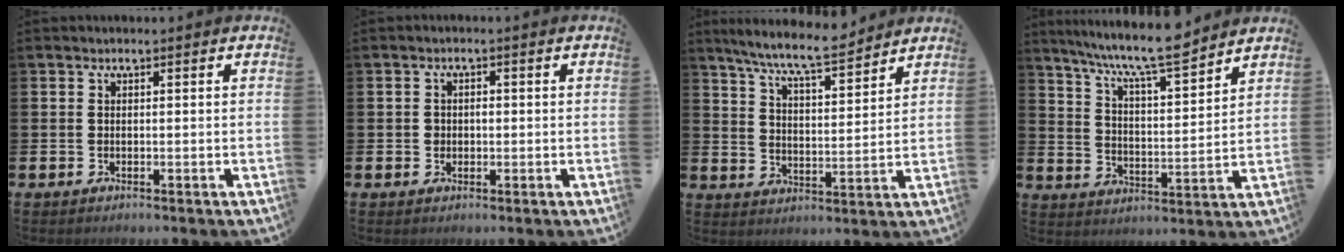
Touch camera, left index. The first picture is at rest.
{"total": 1.4, "force": [0.0, 1.2, 0.6], "torque": [-0.001, 0.003, -0.006]}
{"total": 8.3, "force": [7.6, 0.6, 3.2], "torque": [-0.082, -0.042, 0.135]}
{"total": 9.2, "force": [8.4, 0.6, 3.8], "torque": [-0.096, -0.055, 0.146]}